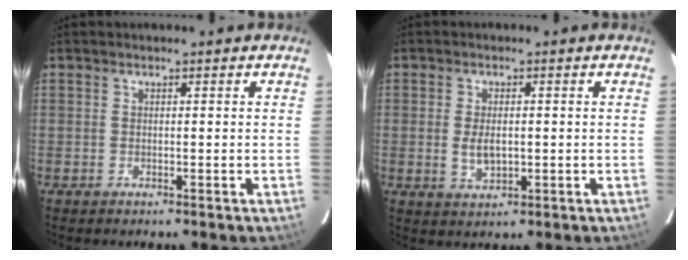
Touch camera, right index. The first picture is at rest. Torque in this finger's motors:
{"motor_torque": [0.14, -0.01, 0.13, 0.03]}